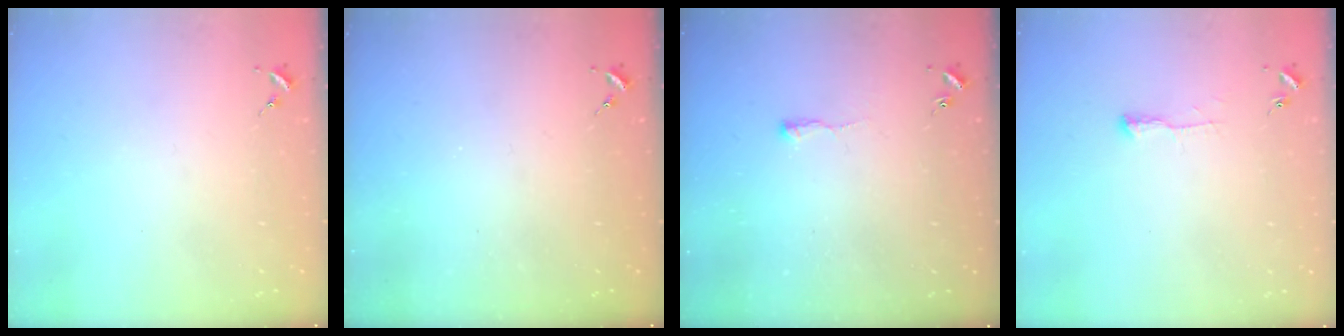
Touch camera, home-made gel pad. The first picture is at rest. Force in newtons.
{"total": 0.0}
{"total": 3.0, "press": 3.0, "slide": 0.5}
{"total": 5.5, "press": 5.5, "slide": 0.5}